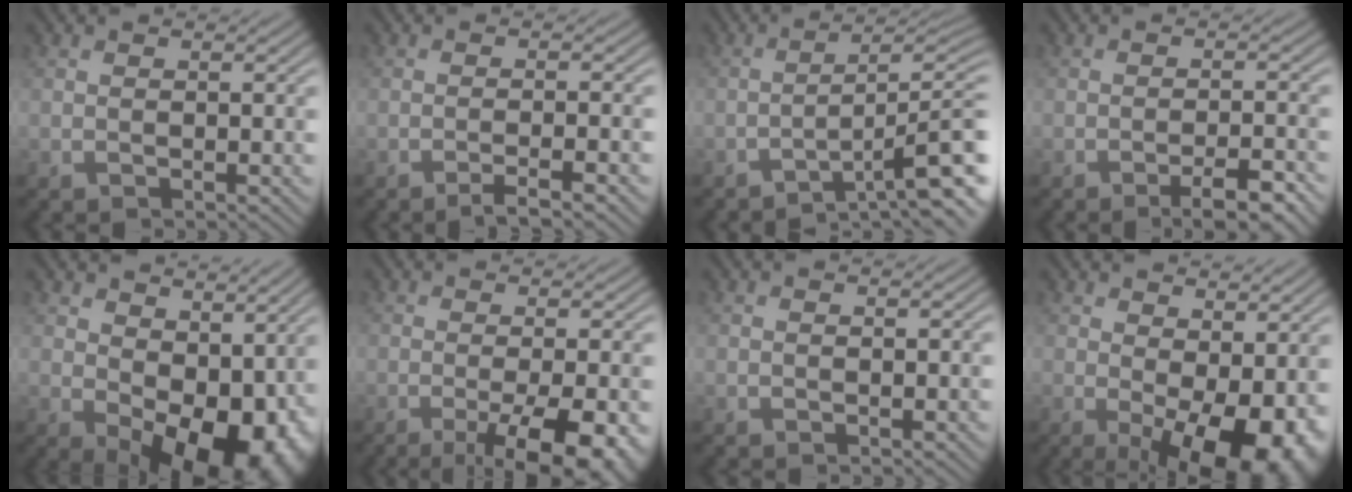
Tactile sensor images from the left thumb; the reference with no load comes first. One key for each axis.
{"total": 2.9, "fx": -1.8, "fy": 0.2, "fz": 2.3, "tx": -0.027, "ty": 0.011, "tz": -0.042}
{"total": 9.5, "fx": -5.6, "fy": 1.2, "fz": 7.6, "tx": -0.103, "ty": 0.016, "tz": -0.087}
{"total": 4.4, "fx": -2.9, "fy": 0.7, "fz": 3.3, "tx": -0.049, "ty": 0.010, "tz": -0.046}
{"total": 13.3, "fx": 1.0, "fy": 8.5, "fz": 10.2, "tx": -0.135, "ty": -0.035, "tz": 0.045}
{"total": 8.8, "fx": -3.6, "fy": 2.3, "fz": 7.7, "tx": -0.108, "ty": -0.004, "tz": -0.045}
{"total": 0.0}
{"total": 11.8, "fx": -1.3, "fy": 5.7, "fz": 10.3, "tx": -0.137, "ty": -0.013, "tz": -0.006}